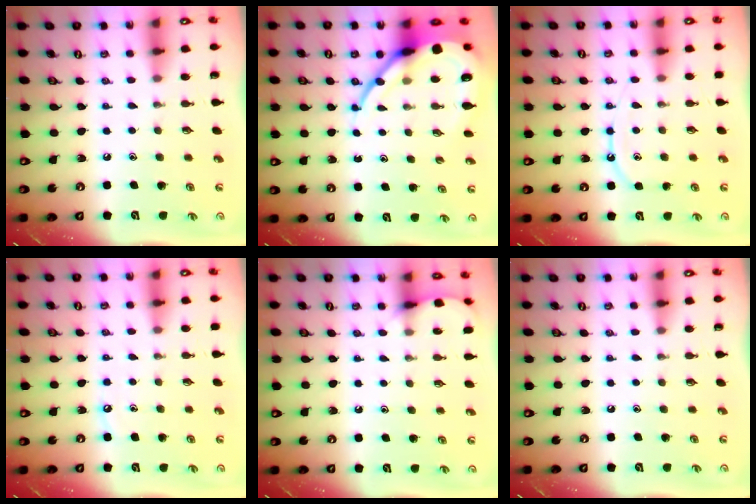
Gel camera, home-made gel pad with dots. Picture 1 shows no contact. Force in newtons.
{"total": 12.7, "press": 12.6, "slide": 1.2}
{"total": 8.5, "press": 8.5, "slide": 0.8}
{"total": 4.2, "press": 4.2, "slide": 0.6}
{"total": 3.9, "press": 3.9, "slide": 0.3}
{"total": 0.0}